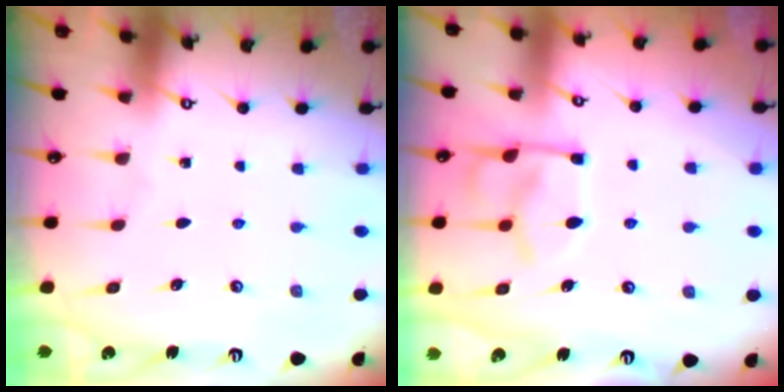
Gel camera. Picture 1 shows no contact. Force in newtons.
{"total": 7.9, "press": 7.8, "slide": 1.5}